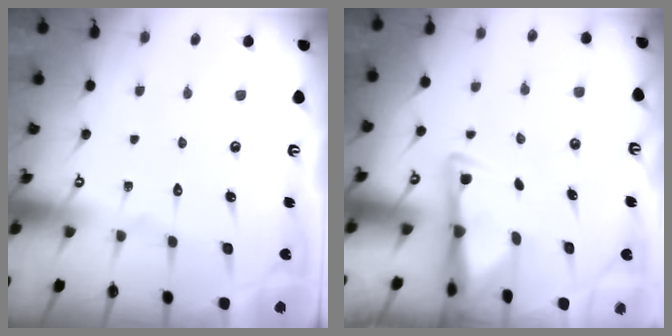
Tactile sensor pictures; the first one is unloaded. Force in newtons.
{"total": 2.8, "press": 2.8, "slide": 0.5}